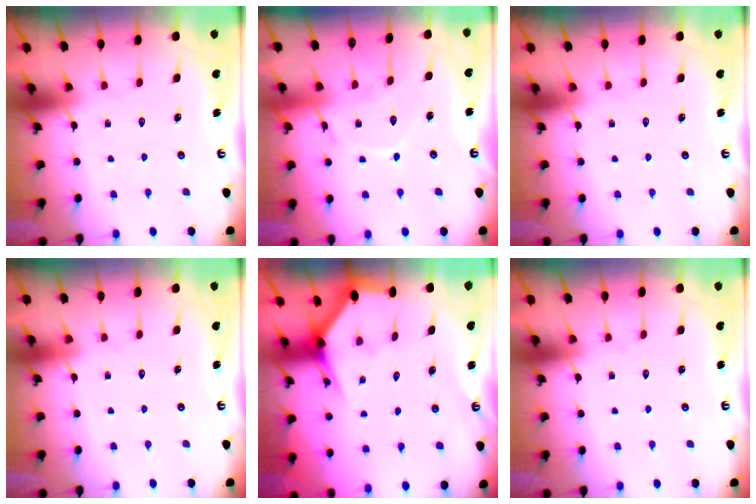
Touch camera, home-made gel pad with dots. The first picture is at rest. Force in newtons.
{"total": 10.2, "press": 10.2, "slide": 0.8}
{"total": 0.0}
{"total": 0.0}
{"total": 2.9, "press": 2.9, "slide": 0.1}
{"total": 0.0}